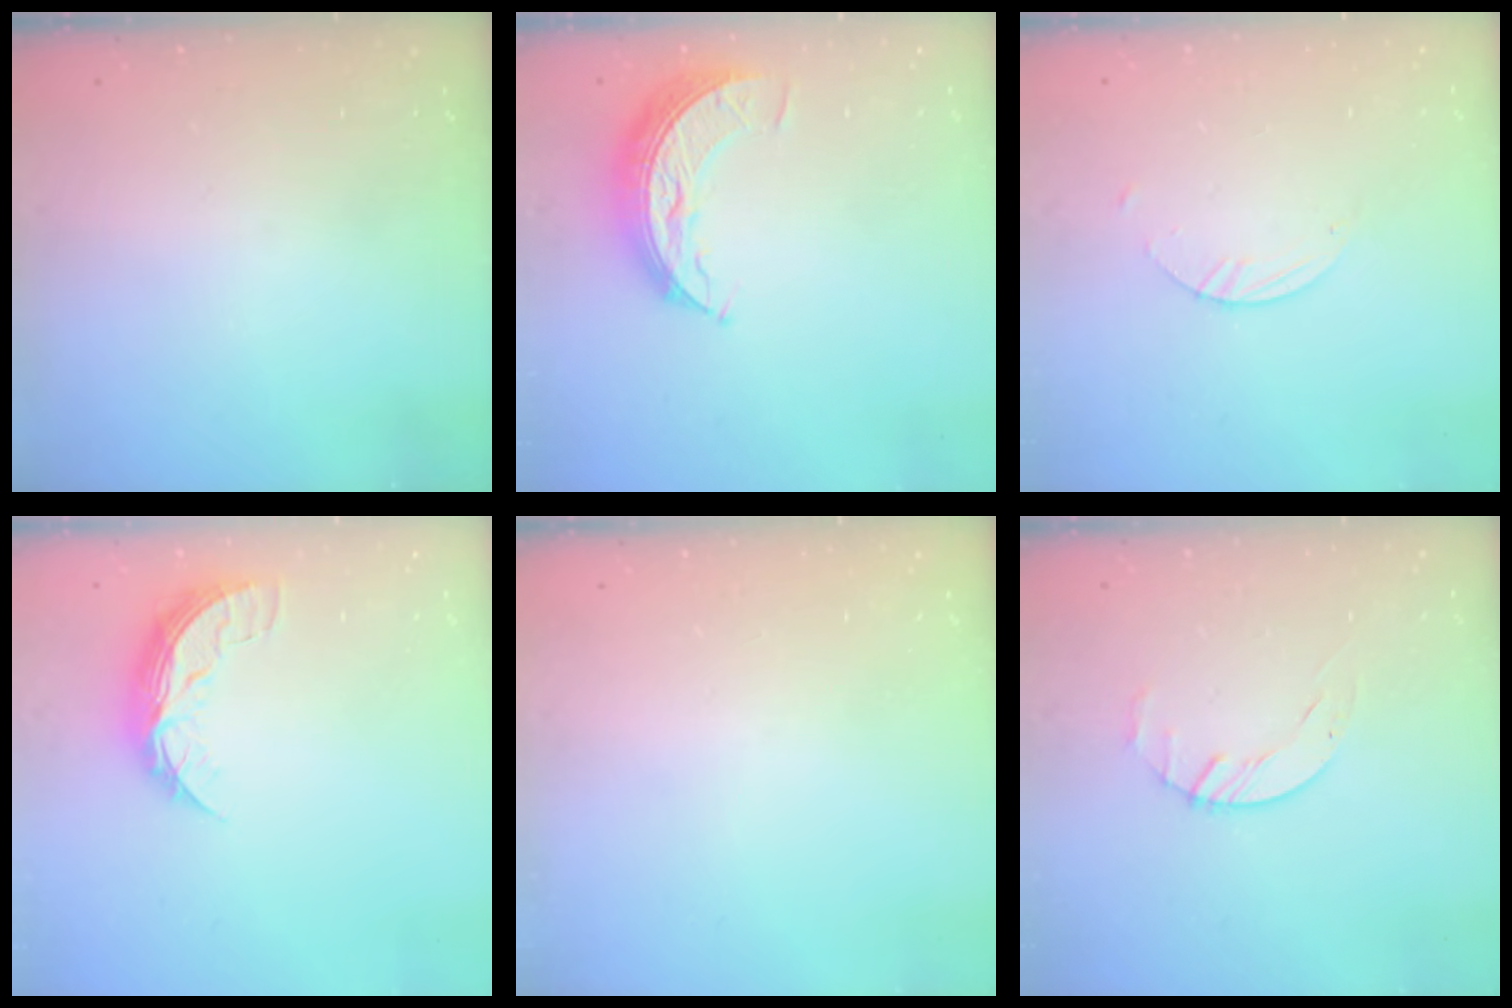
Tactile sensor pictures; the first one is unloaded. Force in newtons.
{"total": 8.7, "press": 8.7, "slide": 0.6}
{"total": 1.8, "press": 1.8, "slide": 0.1}
{"total": 8.8, "press": 8.8, "slide": 0.2}
{"total": 0.0}
{"total": 1.8, "press": 1.7, "slide": 0.3}